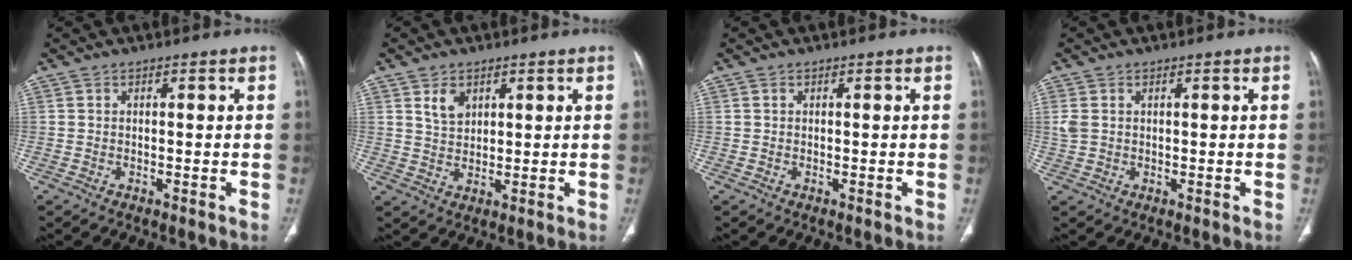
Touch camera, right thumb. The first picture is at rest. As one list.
[{"total": 4.2, "force": [2.2, 2.8, 2.2], "torque": [-0.026, -0.016, 0.047]}, {"total": 0.0}, {"total": 2.6, "force": [0.5, 1.8, 1.7], "torque": [-0.053, 0.006, 0.014]}]